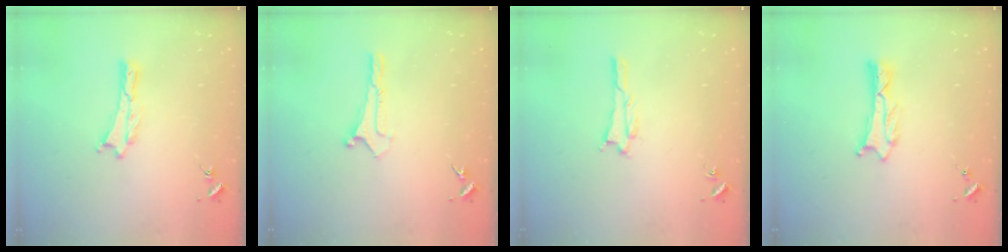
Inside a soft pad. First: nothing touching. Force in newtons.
{"total": 0.0}
{"total": 1.1, "press": 1.1, "slide": 0.1}
{"total": 1.1, "press": 1.1, "slide": 0.2}